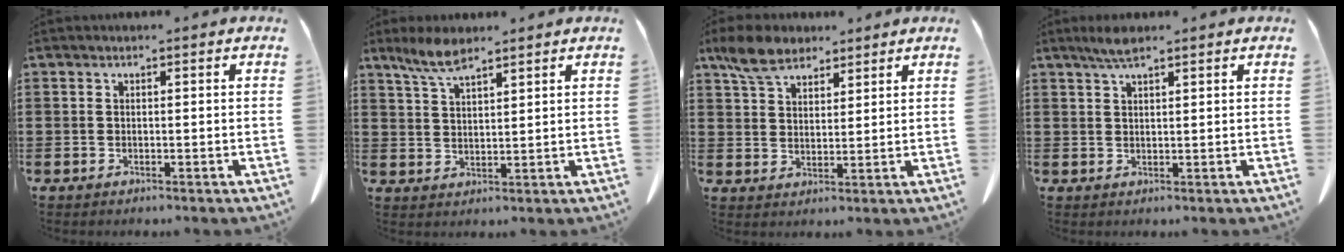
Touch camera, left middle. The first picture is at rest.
{"total": 5.1, "force": [3.9, 1.3, 3.1], "torque": [-0.071, -0.004, 0.070]}
{"total": 6.6, "force": [5.1, 3.0, 2.9], "torque": [-0.074, 0.000, 0.097]}
{"total": 2.7, "force": [2.1, 0.5, 1.7], "torque": [-0.038, 0.002, 0.037]}